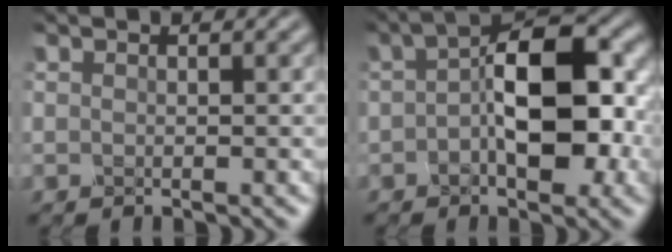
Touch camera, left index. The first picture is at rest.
{"total": 9.1, "force": [-0.9, 4.3, 8.0], "torque": [-0.120, 0.014, -0.025]}